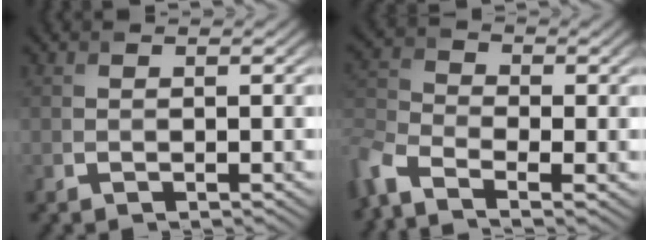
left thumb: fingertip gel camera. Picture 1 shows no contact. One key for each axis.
{"total": 6.3, "fx": -3.7, "fy": 3.2, "fz": 4.0, "tx": -0.107, "ty": -0.015, "tz": -0.089}